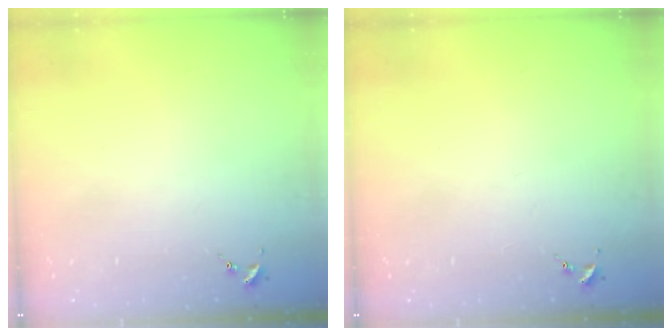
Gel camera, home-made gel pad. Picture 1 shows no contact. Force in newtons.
{"total": 0.0}